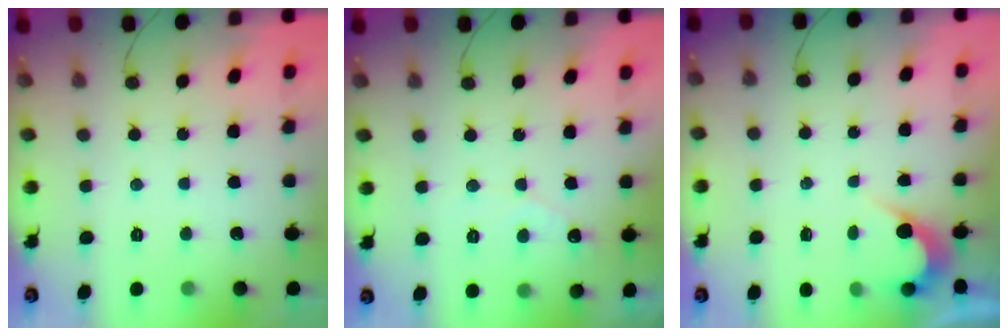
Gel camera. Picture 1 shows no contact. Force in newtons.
{"total": 2.7, "press": 2.7, "slide": 0.1}
{"total": 2.6, "press": 2.6, "slide": 0.1}